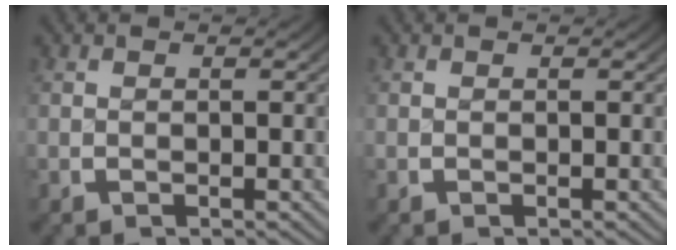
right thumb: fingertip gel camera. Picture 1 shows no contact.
{"total": 0.0}